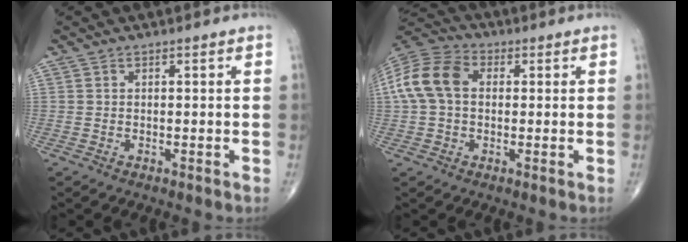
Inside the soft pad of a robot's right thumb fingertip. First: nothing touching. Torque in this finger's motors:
{"motor_torque": [-0.55, 0.82, 0.71, -0.12, 0.11]}